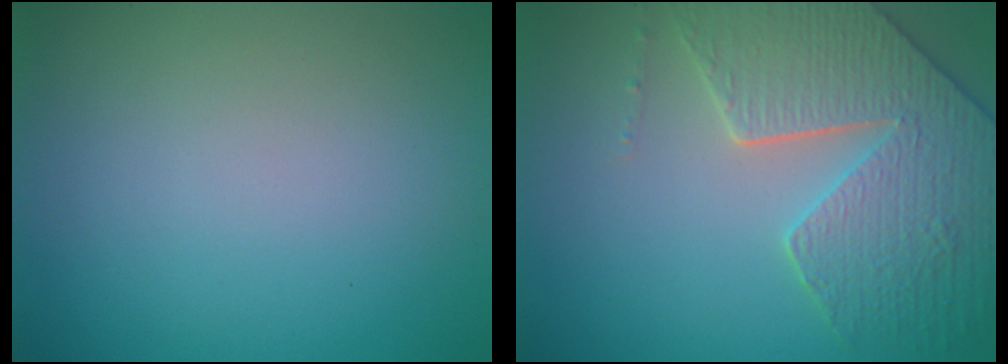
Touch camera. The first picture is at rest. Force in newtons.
{"total": 6.3, "press": 5.6, "slide": 3.1}